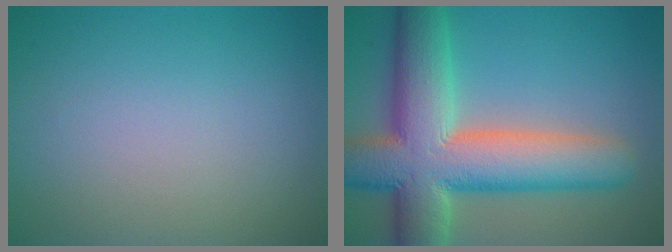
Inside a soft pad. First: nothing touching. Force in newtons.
{"total": 12.8, "press": 12.8, "slide": 0.9}